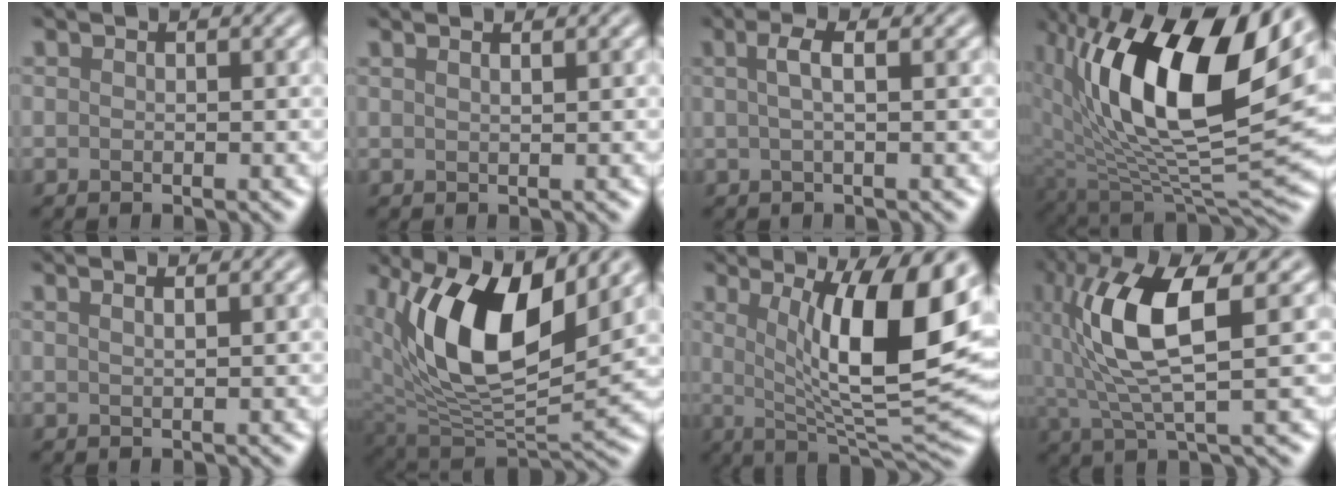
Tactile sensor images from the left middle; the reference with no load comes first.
{"total": 2.2, "force": [1.4, 1.0, 1.4], "torque": [0.000, 0.004, -0.009]}
{"total": 2.3, "force": [0.6, 0.6, 2.1], "torque": [-0.036, 0.007, 0.008]}
{"total": 14.8, "force": [5.4, 6.7, 12.1], "torque": [-0.209, 0.001, 0.093]}
{"total": 2.5, "force": [1.6, 1.1, 1.6], "torque": [0.000, 0.009, -0.010]}
{"total": 12.1, "force": [4.7, 5.9, 9.4], "torque": [-0.166, -0.009, 0.086]}
{"total": 12.6, "force": [2.9, 3.3, 11.8], "torque": [-0.161, -0.008, 0.047]}
{"total": 8.3, "force": [1.8, 2.2, 7.8], "torque": [-0.159, 0.004, 0.036]}